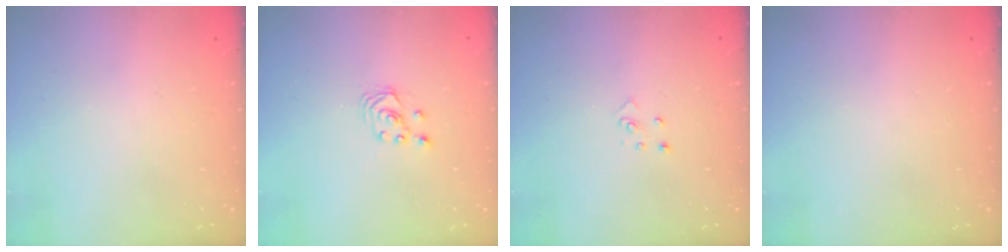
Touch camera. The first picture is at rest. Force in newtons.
{"total": 2.1, "press": 2.1, "slide": 0.3}
{"total": 3.4, "press": 3.4, "slide": 0.3}
{"total": 0.0}